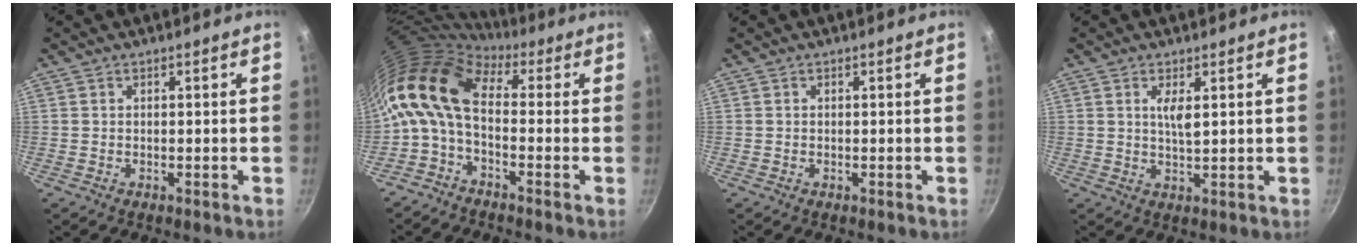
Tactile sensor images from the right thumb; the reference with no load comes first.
{"total": 12.1, "force": [0.4, 6.9, 9.9], "torque": [-0.192, 0.024, -0.012]}
{"total": 0.0}
{"total": 3.3, "force": [1.1, 0.9, 3.0], "torque": [-0.055, -0.008, 0.023]}